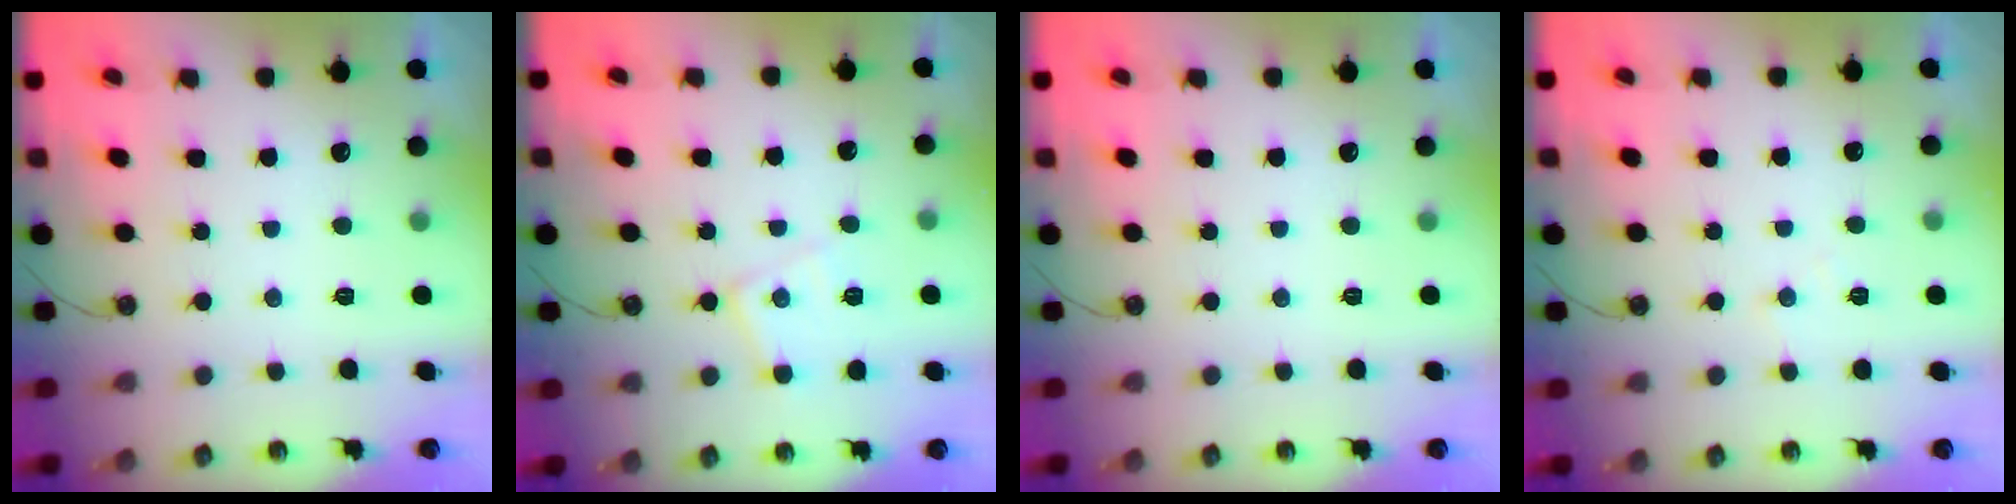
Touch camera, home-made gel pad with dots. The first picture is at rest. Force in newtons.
{"total": 9.1, "press": 9.1, "slide": 0.6}
{"total": 0.0}
{"total": 5.6, "press": 5.6, "slide": 0.9}